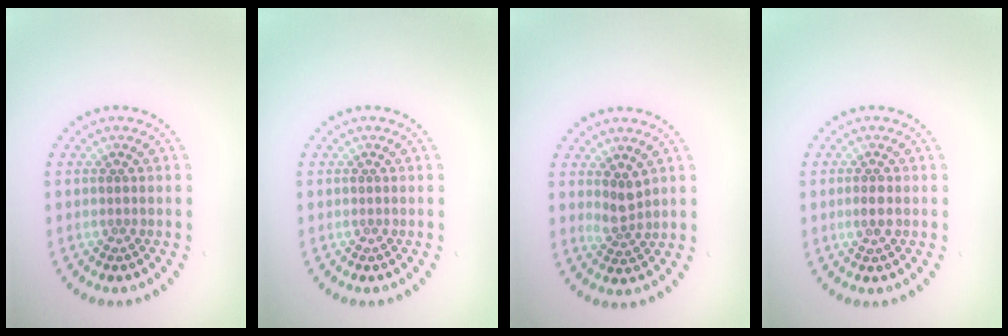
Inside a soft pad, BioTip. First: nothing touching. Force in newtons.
{"total": 0.0}
{"total": 1.8, "press": 1.3, "slide": 1.2}
{"total": 1.3, "press": 1.3, "slide": 0.1}